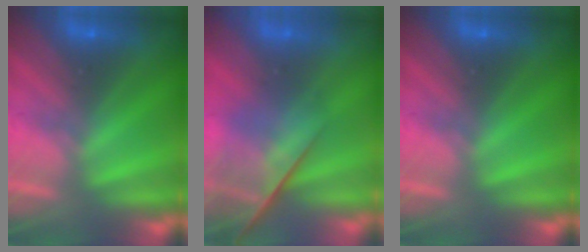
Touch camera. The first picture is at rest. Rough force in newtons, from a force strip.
{"total": 4.7}
{"total": 0.0}